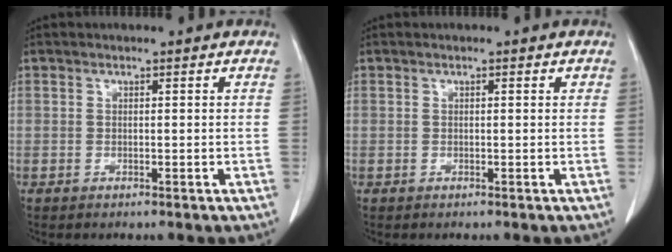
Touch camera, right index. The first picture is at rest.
{"total": 0.5, "force": [0.2, 0.2, 0.4], "torque": [-0.010, 0.002, 0.002]}